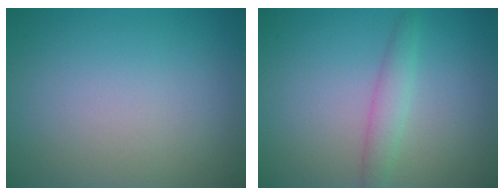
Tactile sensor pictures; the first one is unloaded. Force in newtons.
{"total": 2.0, "press": 2.0, "slide": 0.0}